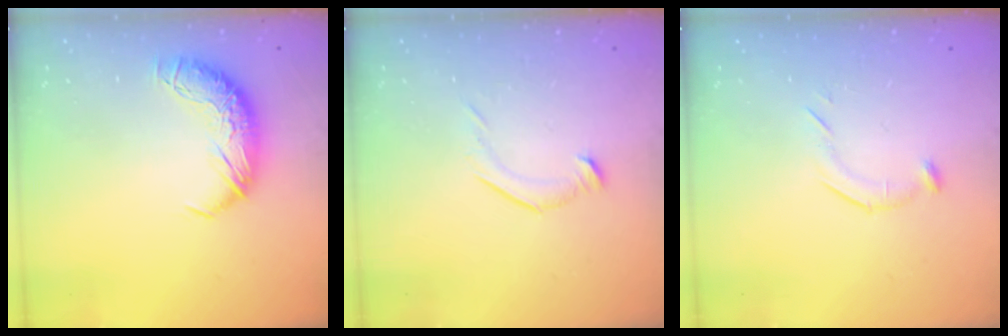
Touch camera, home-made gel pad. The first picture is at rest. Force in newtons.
{"total": 6.1, "press": 6.1, "slide": 1.0}
{"total": 5.6, "press": 5.5, "slide": 1.1}